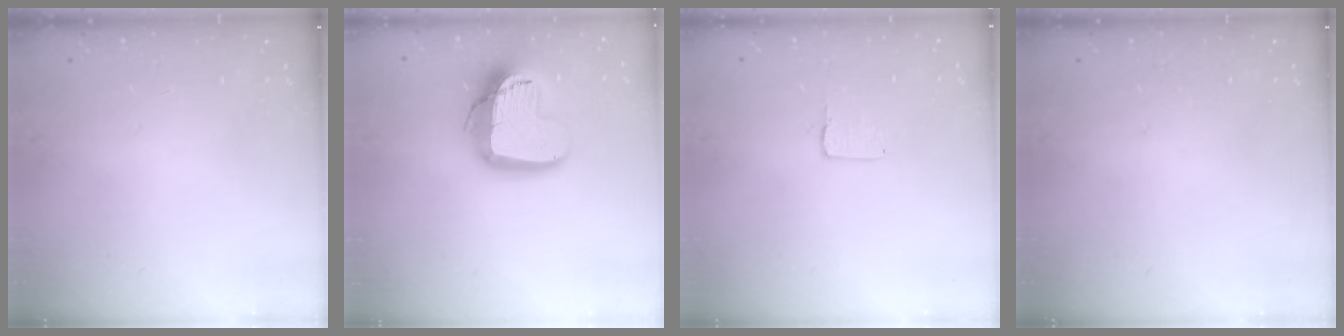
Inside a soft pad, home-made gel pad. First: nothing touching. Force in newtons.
{"total": 16.8, "press": 16.7, "slide": 1.5}
{"total": 2.0, "press": 2.0, "slide": 0.1}
{"total": 0.0}